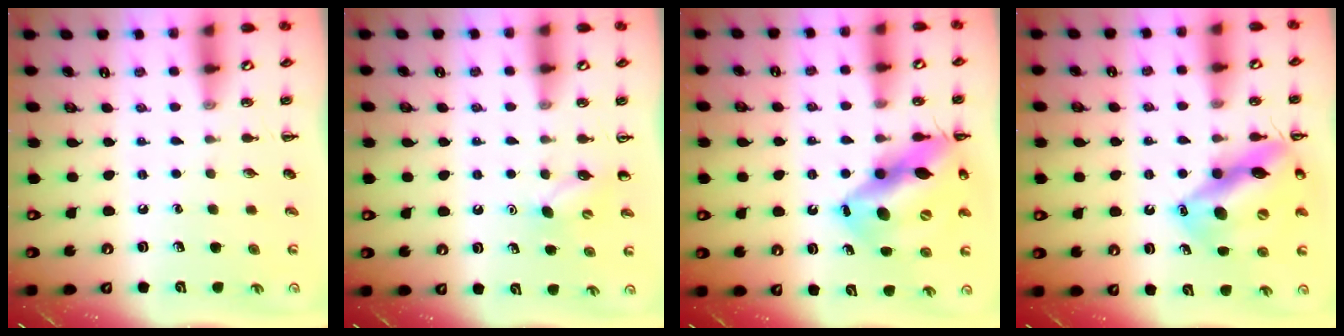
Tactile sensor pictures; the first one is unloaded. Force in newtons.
{"total": 5.2, "press": 5.0, "slide": 1.5}
{"total": 18.1, "press": 17.6, "slide": 4.4}
{"total": 16.6, "press": 16.4, "slide": 2.4}